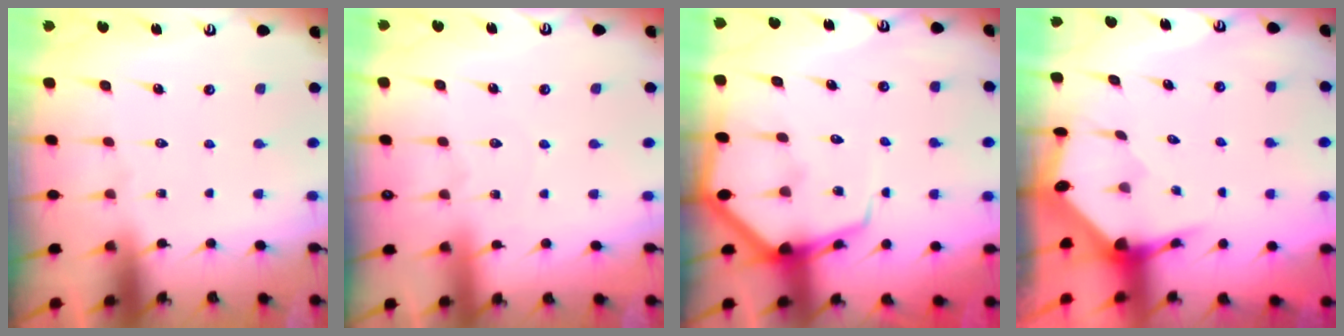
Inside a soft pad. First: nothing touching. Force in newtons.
{"total": 3.6, "press": 3.5, "slide": 0.5}
{"total": 8.1, "press": 8.1, "slide": 0.9}
{"total": 3.5, "press": 3.5, "slide": 0.5}